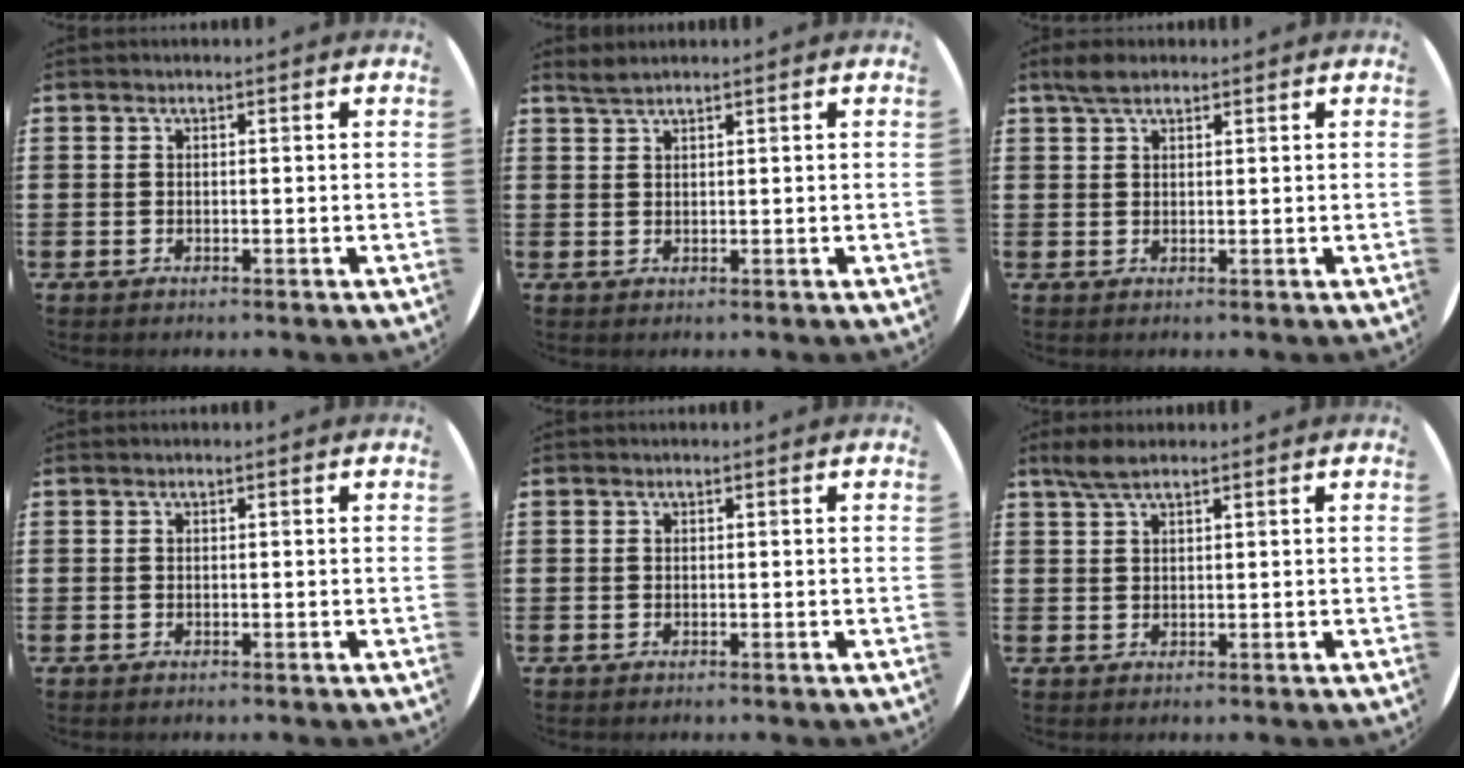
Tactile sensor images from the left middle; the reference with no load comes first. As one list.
[{"total": 1.3, "force": [1.3, 0.0, 0.4], "torque": [-0.008, 0.002, 0.023]}, {"total": 2.7, "force": [2.0, 1.0, 1.5], "torque": [-0.025, 0.004, 0.035]}, {"total": 0.0}, {"total": 0.0}, {"total": 2.9, "force": [2.2, 0.6, 1.8], "torque": [-0.037, 0.005, 0.040]}]